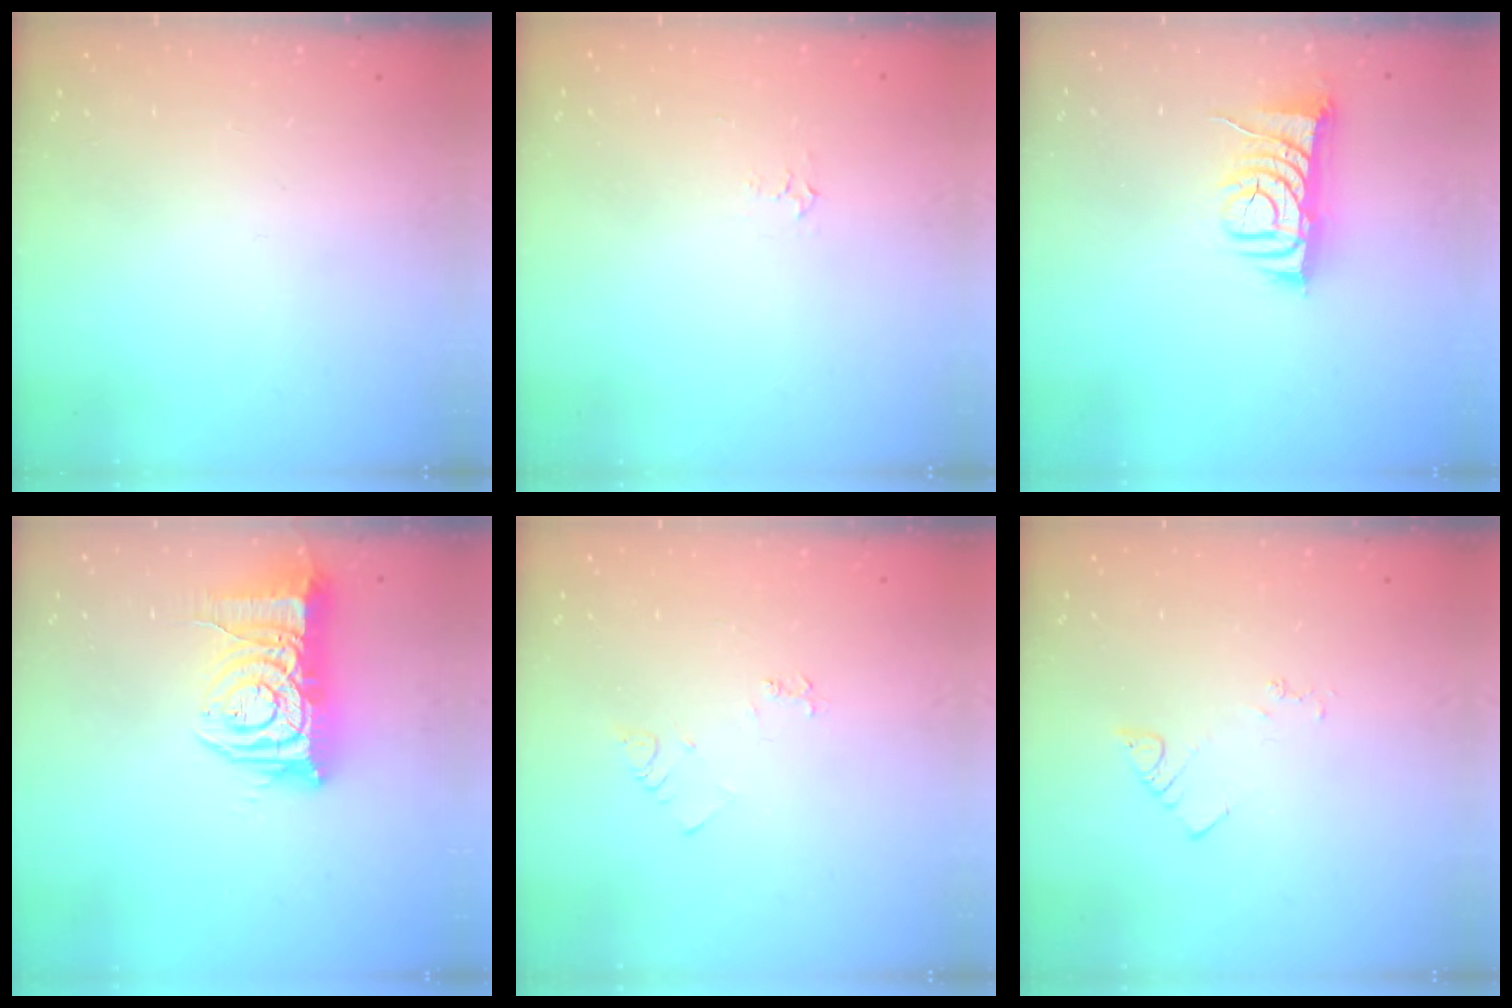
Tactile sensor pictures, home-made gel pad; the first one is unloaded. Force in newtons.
{"total": 3.2, "press": 3.1, "slide": 0.5}
{"total": 8.2, "press": 8.1, "slide": 1.2}
{"total": 11.9, "press": 11.9, "slide": 1.2}
{"total": 4.0, "press": 3.9, "slide": 0.6}
{"total": 3.0, "press": 3.0, "slide": 0.4}